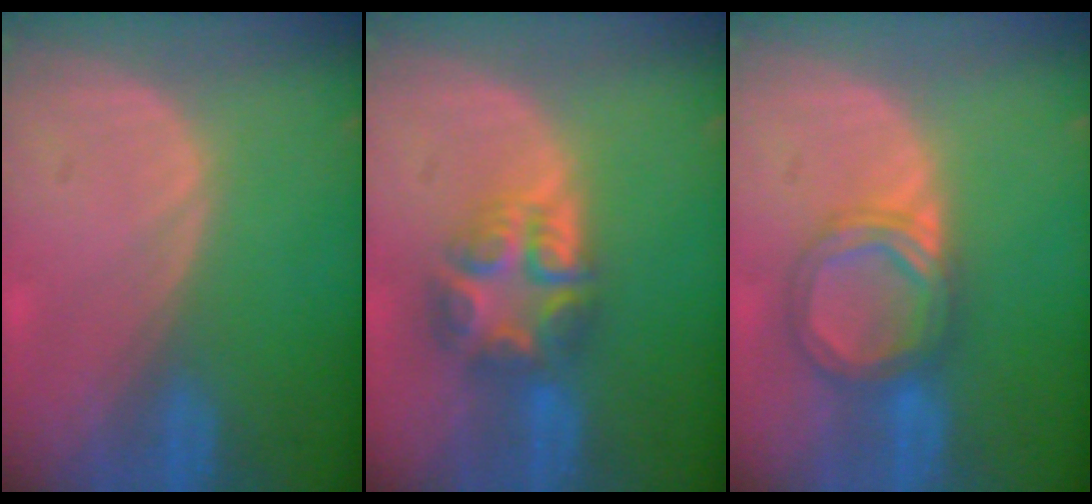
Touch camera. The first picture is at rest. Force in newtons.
{"total": 7.7, "press": 6.7, "slide": 3.7}
{"total": 5.8, "press": 5.8, "slide": 0.2}